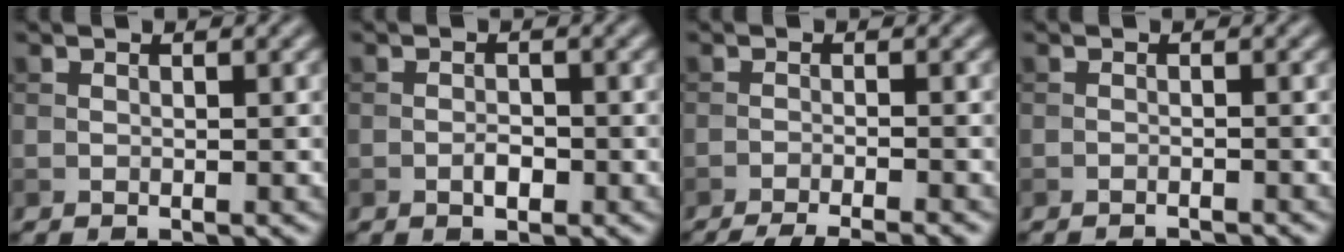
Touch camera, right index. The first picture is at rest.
{"total": 1.5, "force": [-0.6, 0.7, 1.1], "torque": [-0.019, 0.001, -0.013]}
{"total": 6.1, "force": [-5.2, 1.1, 3.0], "torque": [-0.044, -0.014, -0.080]}
{"total": 1.7, "force": [-1.6, 0.1, 0.4], "torque": [0.000, 0.000, -0.025]}